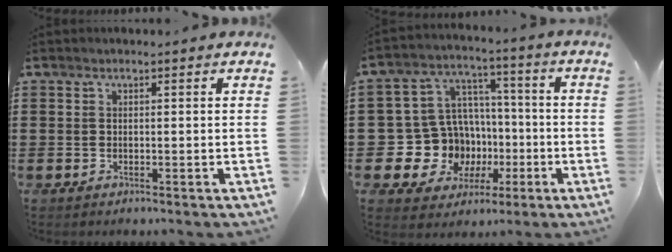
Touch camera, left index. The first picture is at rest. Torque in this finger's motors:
{"motor_torque": [0.65, 0.18, 0.25, 0.05]}